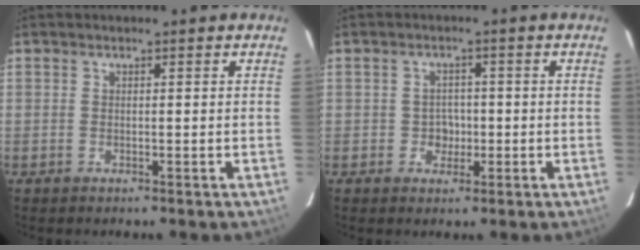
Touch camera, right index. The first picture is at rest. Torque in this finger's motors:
{"motor_torque": [0.02, 0.01, 0.00, 0.00]}